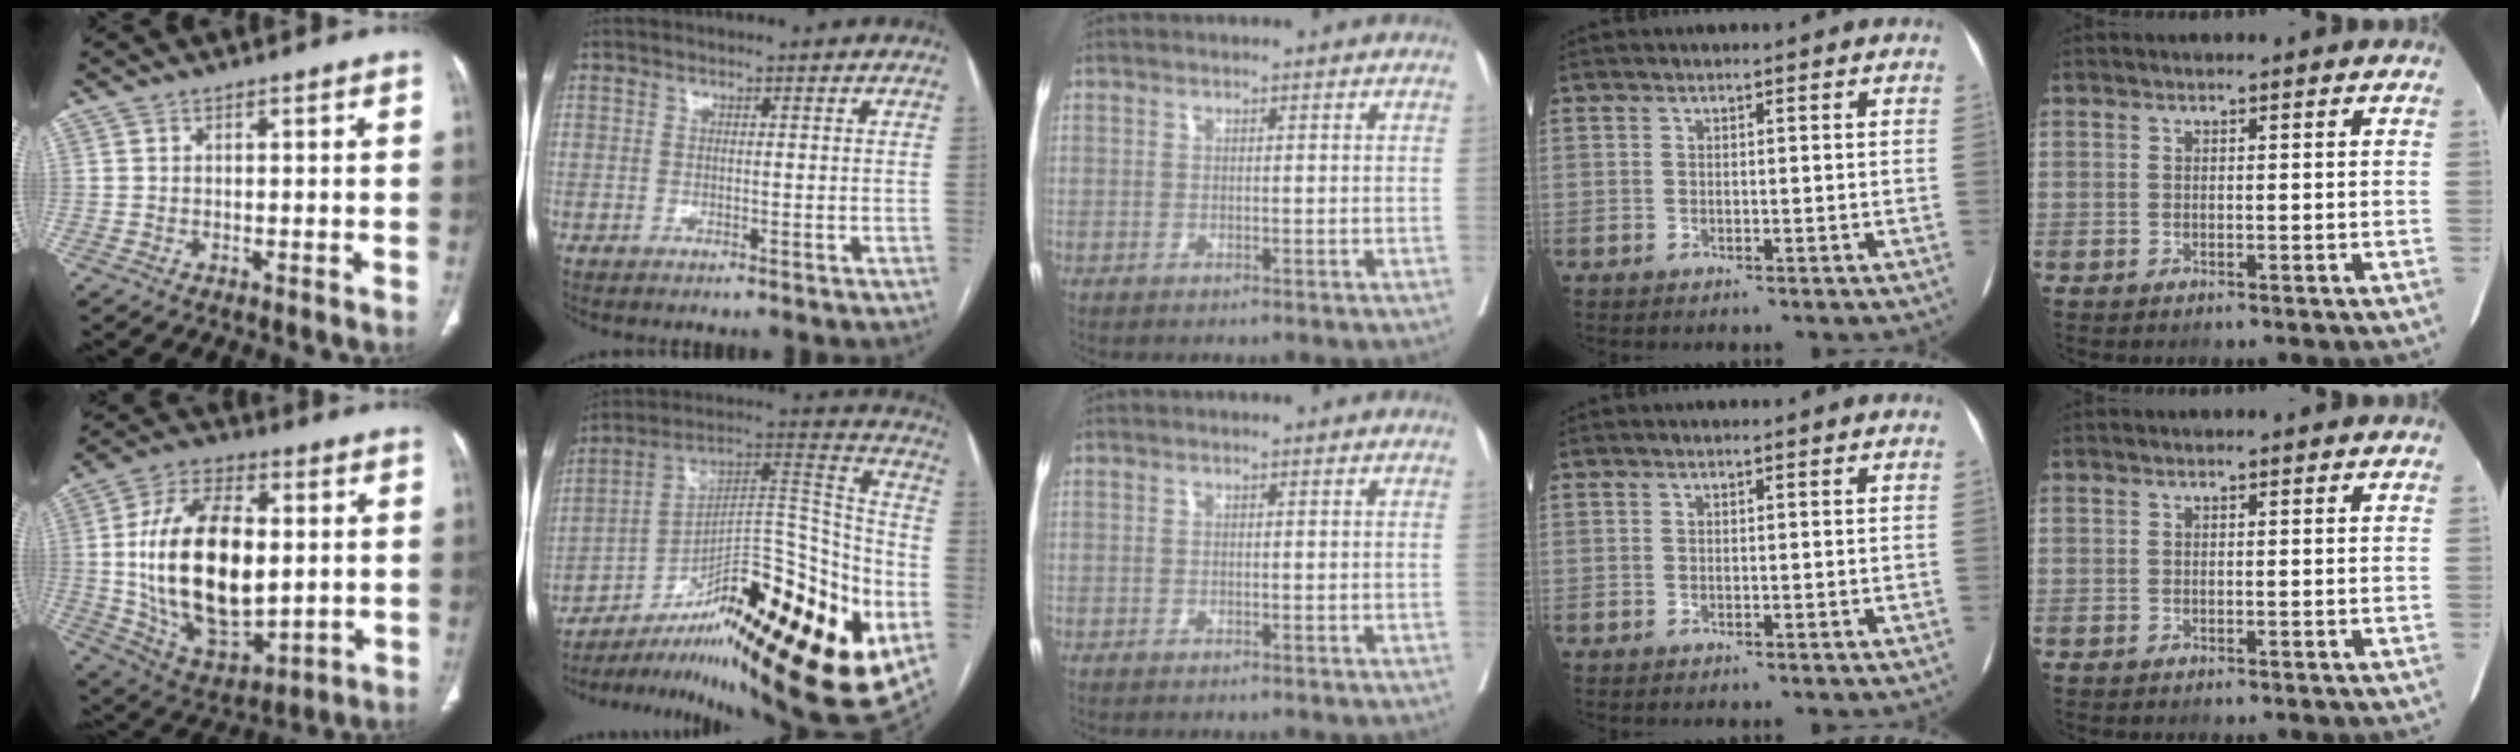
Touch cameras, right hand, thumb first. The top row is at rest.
{"thumb": {"total": 24.6, "force": [1.0, 13.5, 20.5], "torque": [-0.352, -0.007, 0.030]}, "index": {"total": 33.0, "force": [-14.6, 7.3, 28.7], "torque": [-0.382, 0.007, -0.216]}}